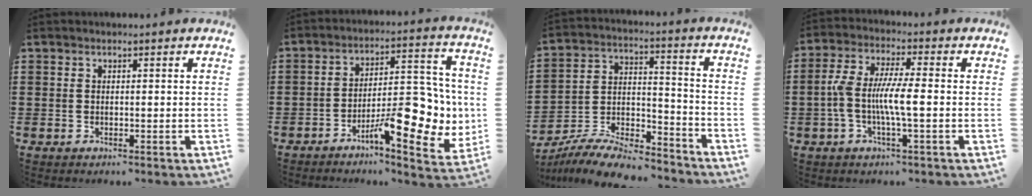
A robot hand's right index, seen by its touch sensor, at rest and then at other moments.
{"total": 11.4, "force": [-4.3, 4.1, 9.7], "torque": [-0.130, -0.004, -0.075]}
{"total": 9.5, "force": [-8.6, 1.9, 3.6], "torque": [-0.057, 0.026, -0.166]}
{"total": 7.2, "force": [-1.3, 1.6, 6.9], "torque": [-0.149, -0.009, -0.032]}